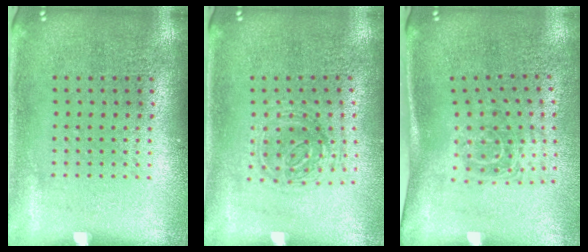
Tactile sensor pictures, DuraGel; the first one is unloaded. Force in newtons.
{"total": 1.2, "press": 1.1, "slide": 0.4}
{"total": 1.7, "press": 1.1, "slide": 1.3}